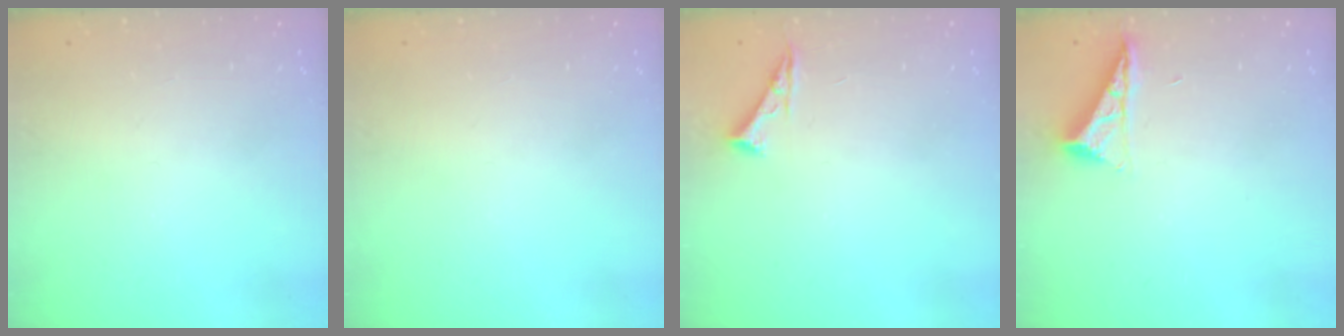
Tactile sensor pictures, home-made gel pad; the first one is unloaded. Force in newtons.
{"total": 0.0}
{"total": 4.3, "press": 4.3, "slide": 0.6}
{"total": 7.1, "press": 7.1, "slide": 0.5}